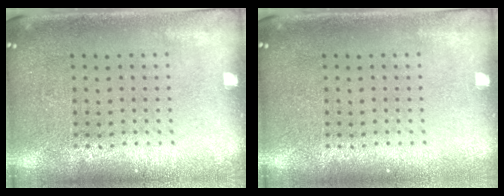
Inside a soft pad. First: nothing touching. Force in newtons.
{"total": 0.0}